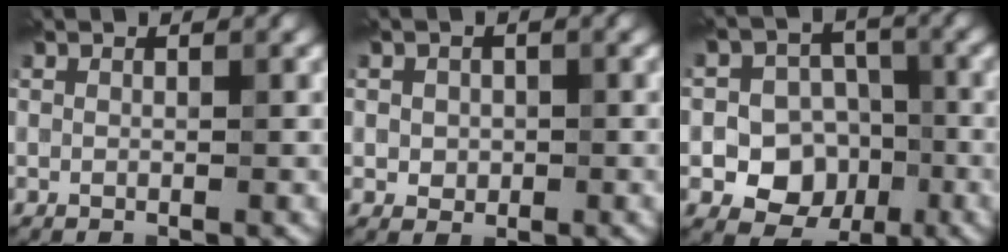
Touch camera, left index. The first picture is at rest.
{"total": 1.8, "force": [0.0, 1.6, 0.8], "torque": [-0.013, -0.004, -0.001]}
{"total": 6.7, "force": [-2.2, 5.5, 3.2], "torque": [-0.024, -0.009, -0.055]}